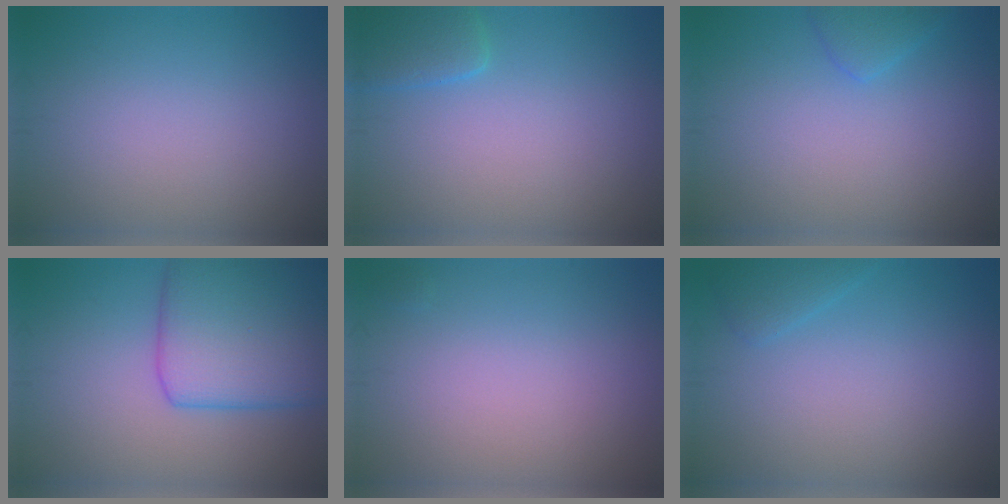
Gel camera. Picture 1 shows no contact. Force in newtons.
{"total": 2.6, "press": 2.6, "slide": 0.3}
{"total": 1.7, "press": 1.7, "slide": 0.1}
{"total": 8.5, "press": 8.5, "slide": 0.3}
{"total": 0.0}
{"total": 1.4, "press": 1.4, "slide": 0.1}